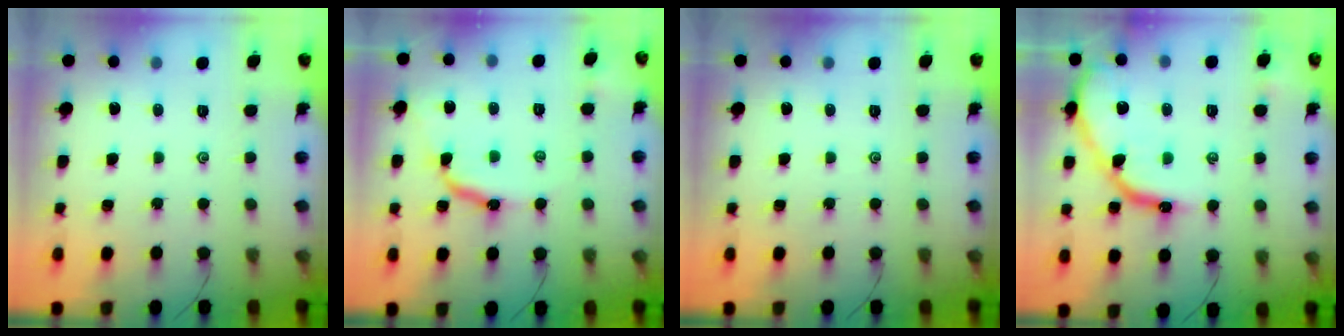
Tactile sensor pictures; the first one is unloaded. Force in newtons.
{"total": 8.7, "press": 8.7, "slide": 0.4}
{"total": 0.0}
{"total": 14.5, "press": 14.5, "slide": 1.4}